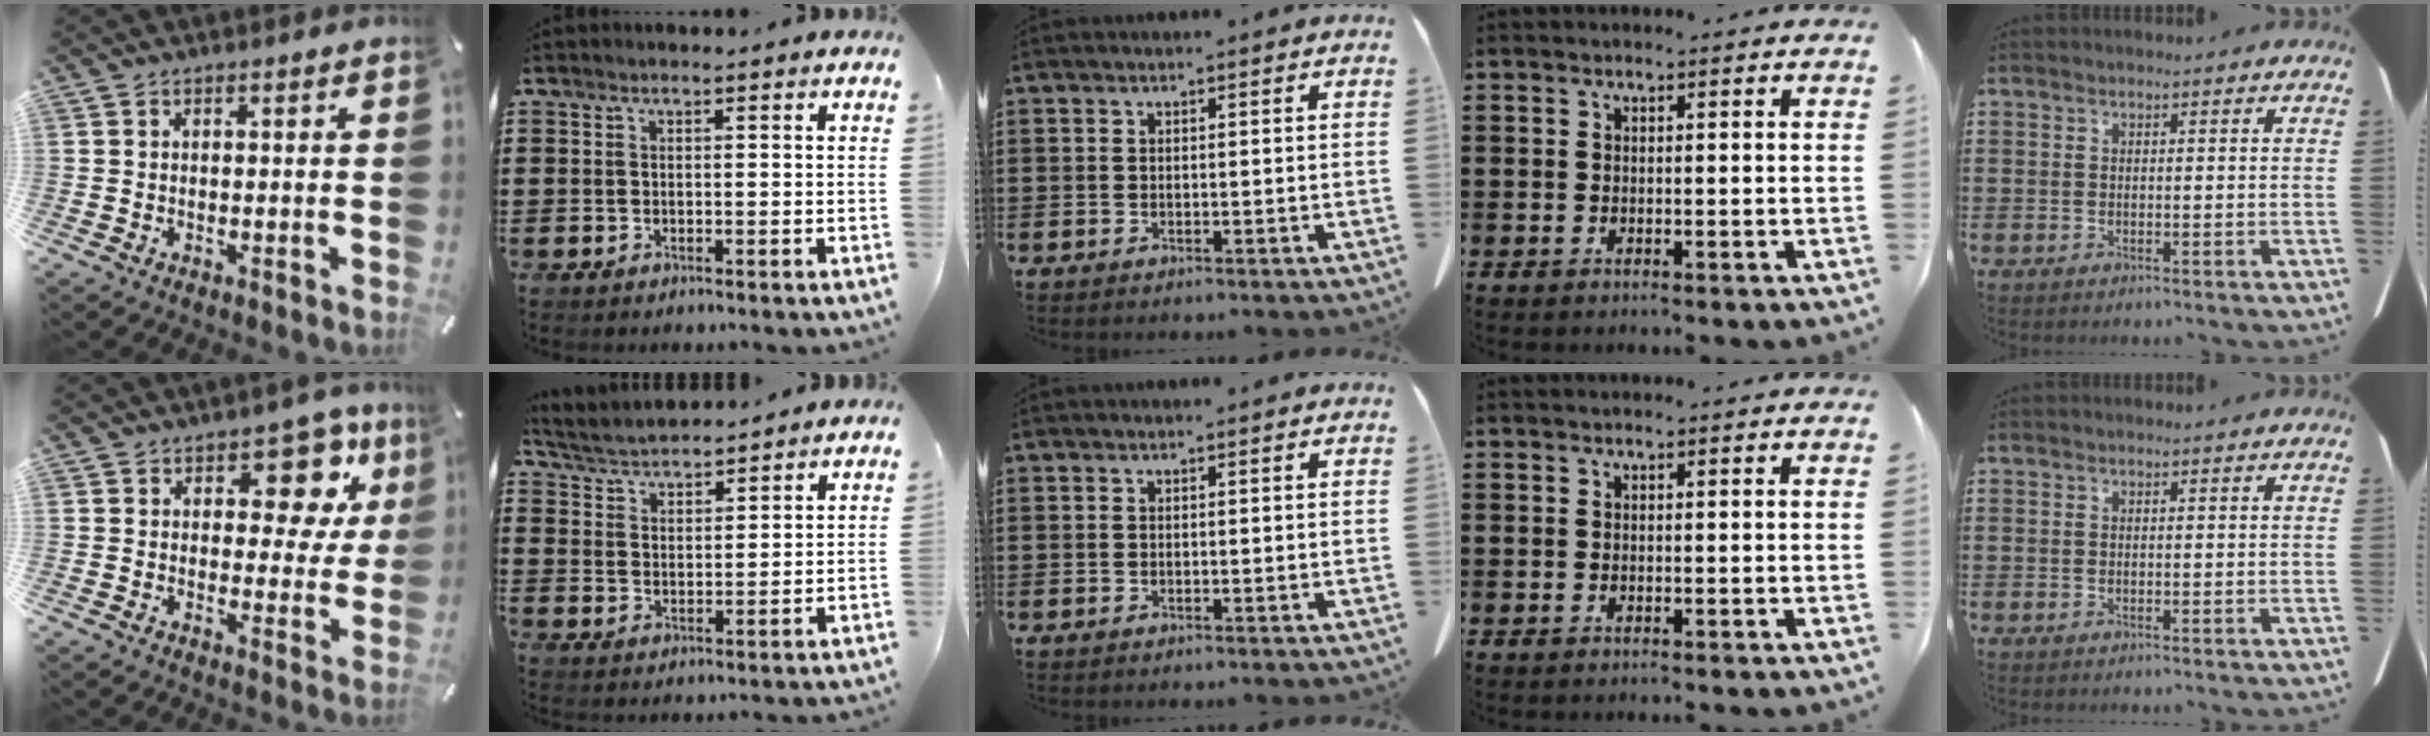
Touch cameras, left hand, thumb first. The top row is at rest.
{"thumb": {"total": 13.0, "force": [6.7, 7.1, 8.5], "torque": [-0.101, -0.038, 0.112]}, "index": {"total": 3.7, "force": [3.7, 0.3, 0.2], "torque": [-0.021, -0.017, 0.065]}}